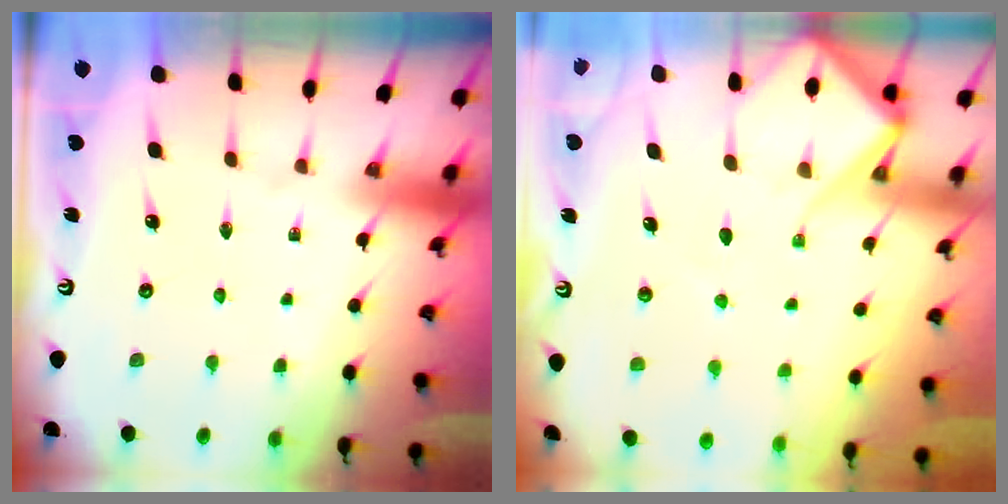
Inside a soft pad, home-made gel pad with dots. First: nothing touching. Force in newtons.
{"total": 8.7, "press": 8.7, "slide": 0.8}